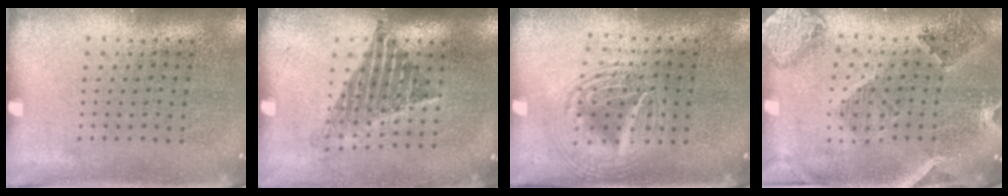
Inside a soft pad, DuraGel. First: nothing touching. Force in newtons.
{"total": 1.2, "press": 1.0, "slide": 0.8}
{"total": 2.8, "press": 2.8, "slide": 0.4}
{"total": 1.5, "press": 1.5, "slide": 0.3}